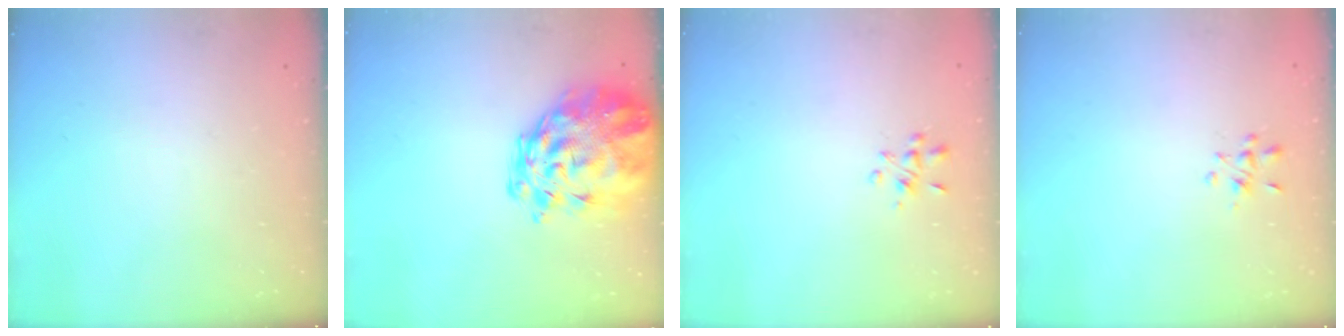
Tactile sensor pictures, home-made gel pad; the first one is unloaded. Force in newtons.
{"total": 10.6, "press": 9.9, "slide": 3.7}
{"total": 3.0, "press": 2.9, "slide": 0.8}
{"total": 2.6, "press": 2.5, "slide": 0.7}